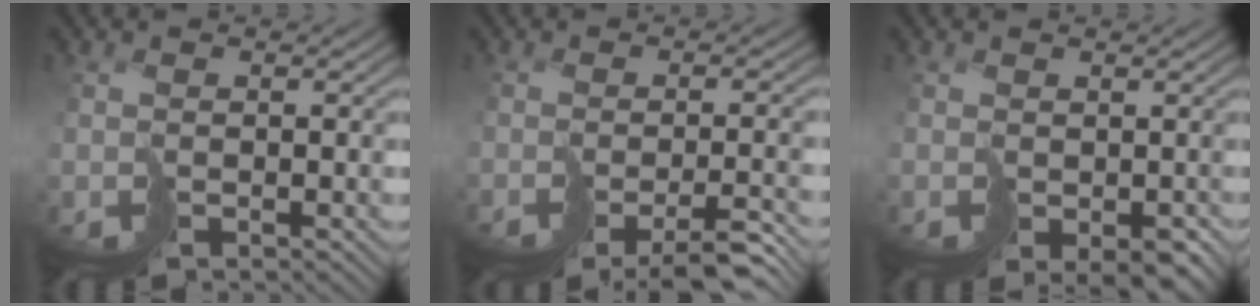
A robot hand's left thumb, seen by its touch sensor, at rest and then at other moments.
{"total": 5.3, "force": [-3.9, 0.5, 3.5], "torque": [-0.038, -0.006, -0.049]}
{"total": 3.3, "force": [-0.9, 2.2, 2.4], "torque": [-0.041, -0.010, -0.004]}